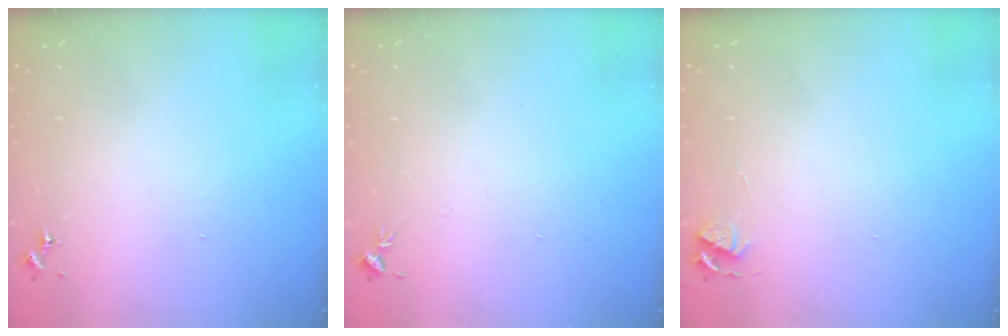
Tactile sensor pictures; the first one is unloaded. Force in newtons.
{"total": 3.4, "press": 3.3, "slide": 0.5}
{"total": 3.9, "press": 3.8, "slide": 0.5}